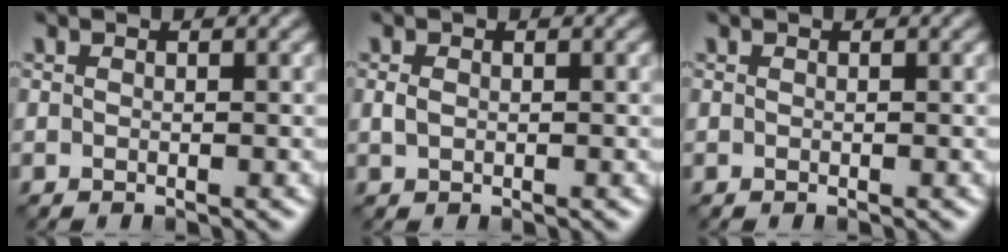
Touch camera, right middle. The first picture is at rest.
{"total": 1.0, "force": [0.1, 0.7, 0.6], "torque": [-0.015, -0.001, 0.002]}
{"total": 0.0}